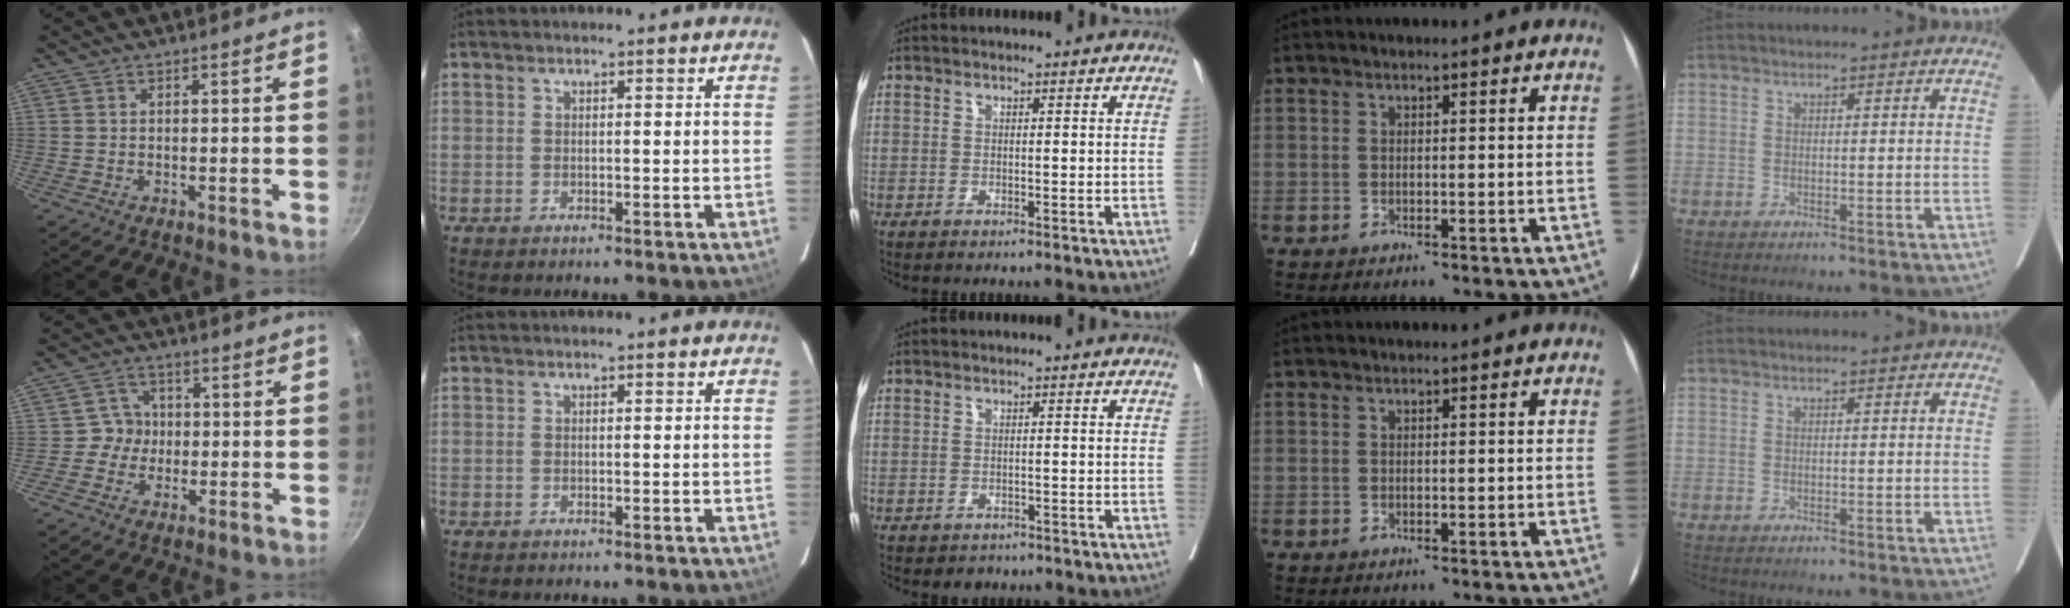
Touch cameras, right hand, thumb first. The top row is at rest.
{"thumb": {"total": 4.4, "force": [-0.5, 4.2, 1.0], "torque": [0.015, 0.013, -0.018]}, "middle": {"total": 1.6, "force": [-1.2, 1.1, 0.2], "torque": [-0.004, 0.001, -0.015]}}